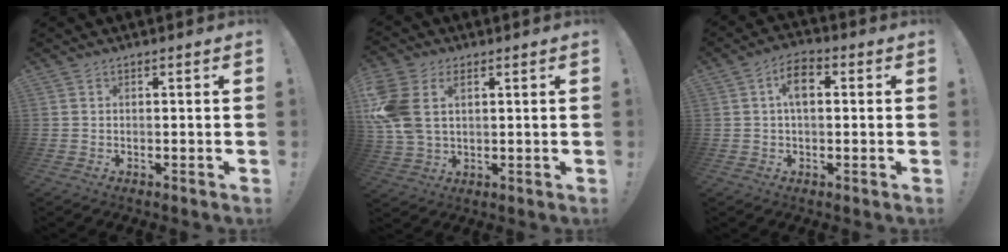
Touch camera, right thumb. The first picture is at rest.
{"total": 11.2, "force": [3.7, 7.5, 7.5], "torque": [-0.156, -0.009, 0.074]}
{"total": 7.1, "force": [1.1, 4.1, 5.6], "torque": [-0.091, 0.014, 0.020]}